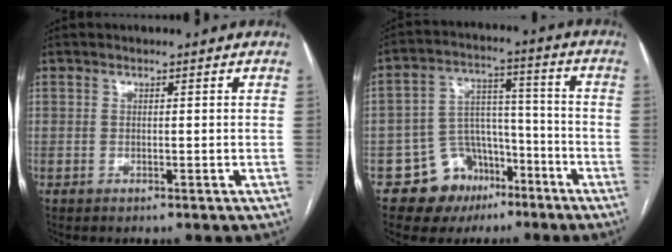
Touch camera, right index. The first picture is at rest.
{"total": 10.4, "force": [-5.9, 8.0, 2.9], "torque": [-0.038, 0.045, -0.085]}